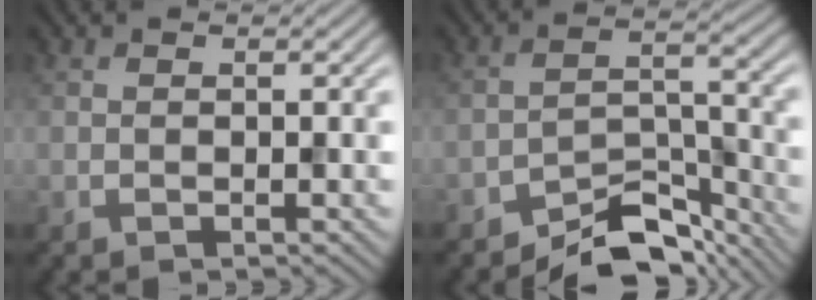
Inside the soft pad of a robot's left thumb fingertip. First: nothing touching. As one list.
[{"total": 7.4, "force": [-6.6, 2.2, 2.5], "torque": [-0.032, 0.008, -0.120]}]